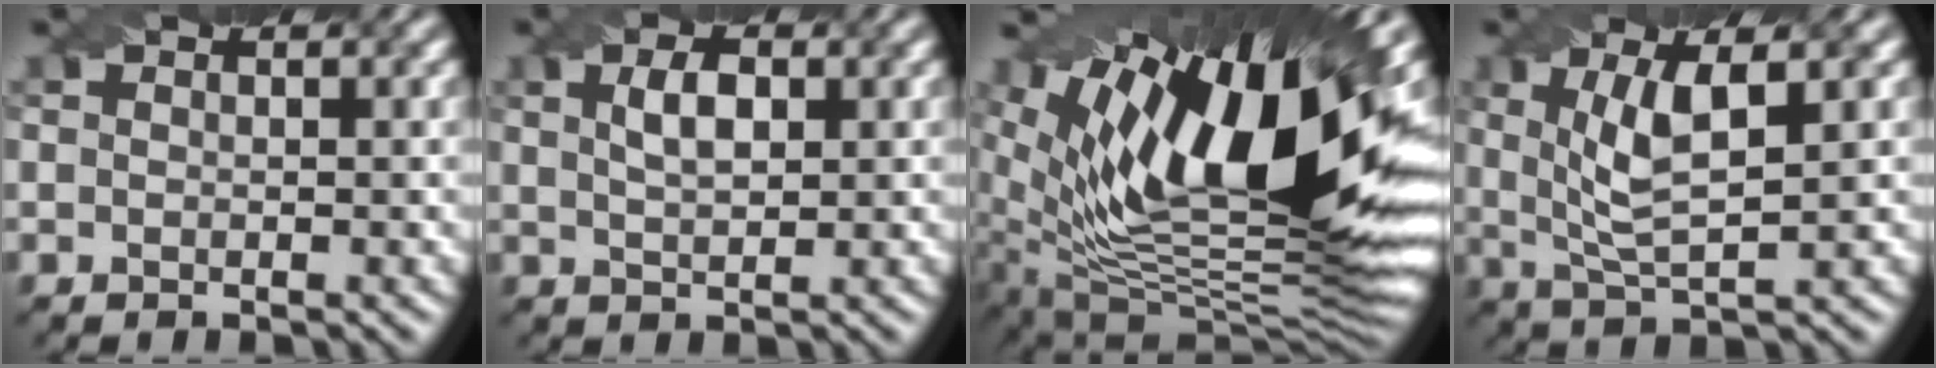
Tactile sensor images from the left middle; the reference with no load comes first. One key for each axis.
{"total": 2.8, "fx": 1.0, "fy": 1.3, "fz": 2.2, "tx": -0.046, "ty": 0.003, "tz": 0.020}
{"total": 17.6, "fx": 6.3, "fy": 6.8, "fz": 15.0, "tx": -0.251, "ty": 0.011, "tz": 0.105}
{"total": 5.4, "fx": 1.3, "fy": 1.5, "fz": 5.0, "tx": -0.101, "ty": 0.001, "tz": 0.029}